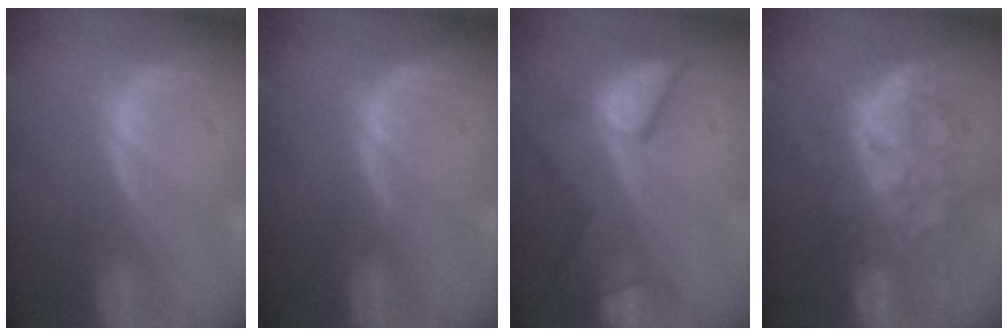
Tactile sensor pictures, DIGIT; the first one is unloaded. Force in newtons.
{"total": 0.7, "press": 0.7, "slide": 0.2}
{"total": 7.8, "press": 7.6, "slide": 1.5}
{"total": 8.9, "press": 8.9, "slide": 0.3}